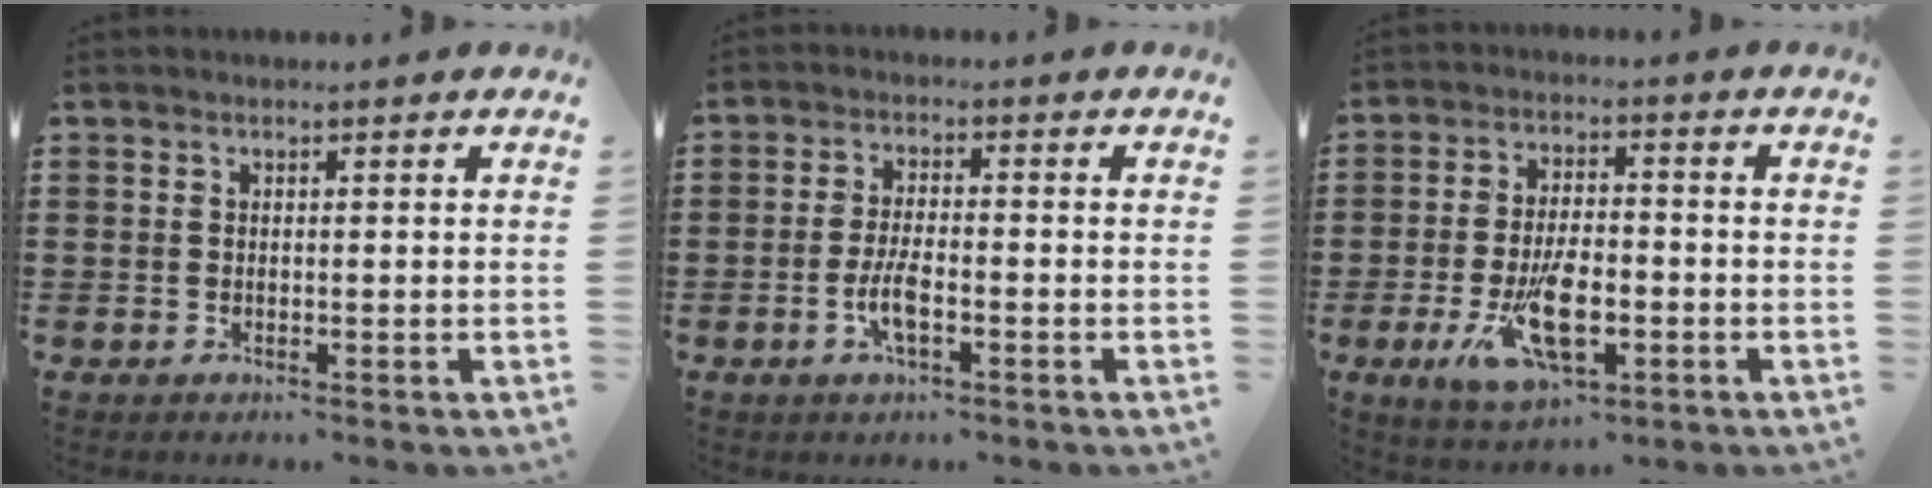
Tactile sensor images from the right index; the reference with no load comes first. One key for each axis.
{"total": 4.1, "fx": -1.5, "fy": 1.1, "fz": 3.7, "tx": -0.084, "ty": -0.006, "tz": -0.032}
{"total": 10.4, "fx": -3.3, "fy": 4.5, "fz": 8.8, "tx": -0.169, "ty": -0.018, "tz": -0.059}